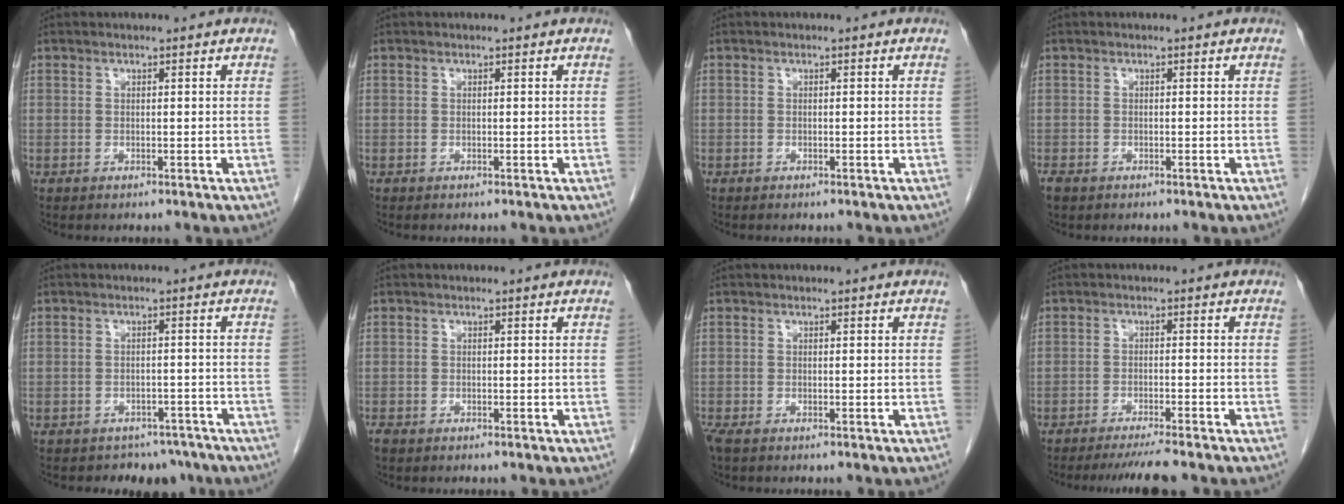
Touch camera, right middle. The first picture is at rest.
{"total": 0.0}
{"total": 0.0}
{"total": 1.3, "force": [-0.9, 0.8, 0.5], "torque": [-0.015, -0.002, -0.012]}
{"total": 5.3, "force": [-4.4, 3.0, -0.2], "torque": [0.015, 0.012, -0.054]}
{"total": 0.8, "force": [-0.6, 0.5, 0.4], "torque": [-0.012, -0.002, -0.010]}
{"total": 1.4, "force": [-1.0, 0.5, 0.9], "torque": [-0.023, -0.006, -0.016]}
{"total": 5.7, "force": [-5.0, -0.5, 2.7], "torque": [-0.032, -0.014, -0.077]}